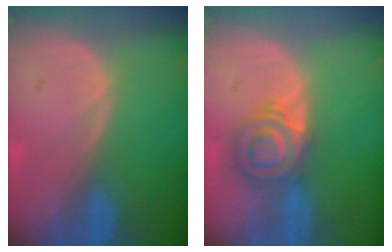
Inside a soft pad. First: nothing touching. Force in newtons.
{"total": 5.9, "press": 5.9, "slide": 0.8}